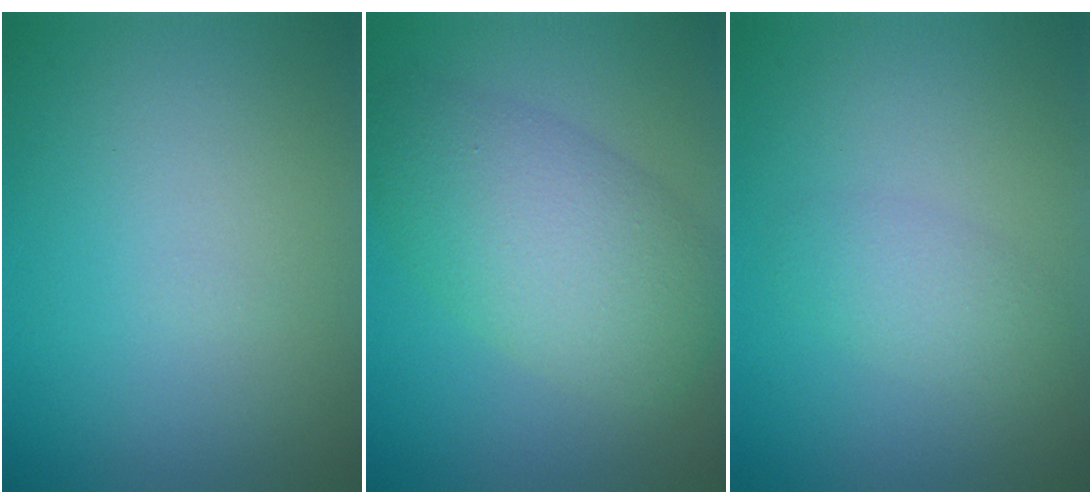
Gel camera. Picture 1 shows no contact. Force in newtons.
{"total": 6.8, "press": 6.8, "slide": 0.2}
{"total": 2.1, "press": 2.1, "slide": 0.0}